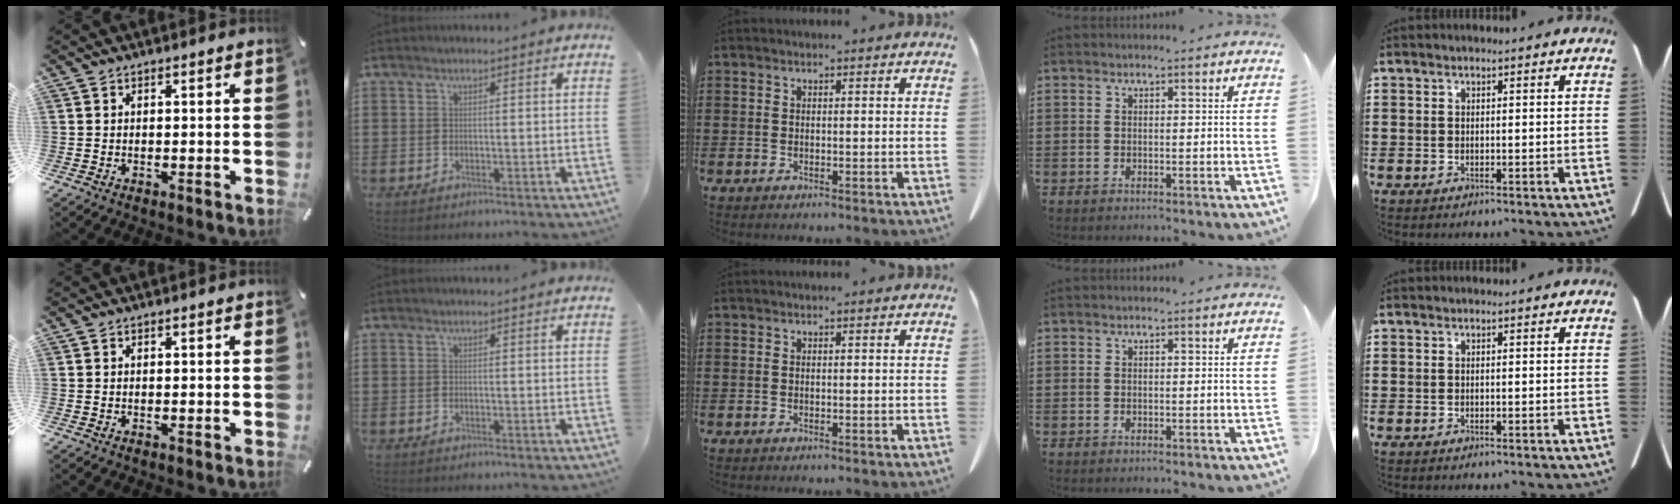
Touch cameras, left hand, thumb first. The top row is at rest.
{}